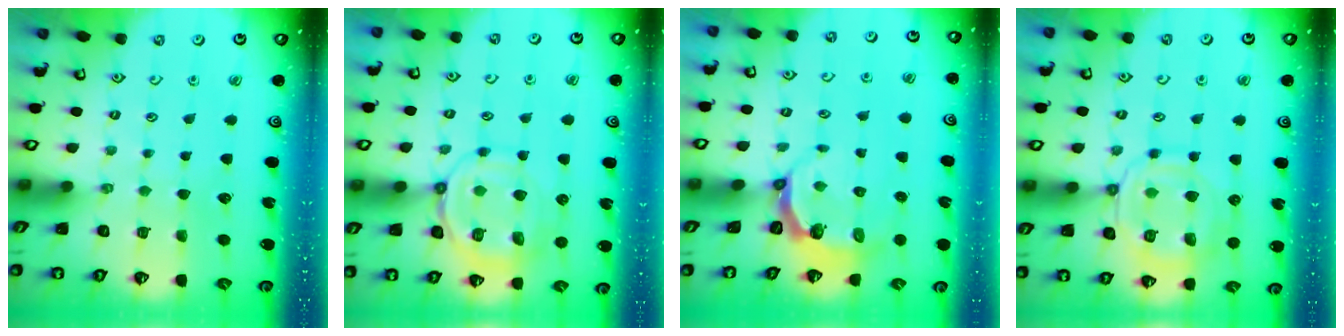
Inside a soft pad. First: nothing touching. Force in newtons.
{"total": 11.2, "press": 11.1, "slide": 1.2}
{"total": 4.7, "press": 3.7, "slide": 2.8}
{"total": 12.9, "press": 12.8, "slide": 1.3}